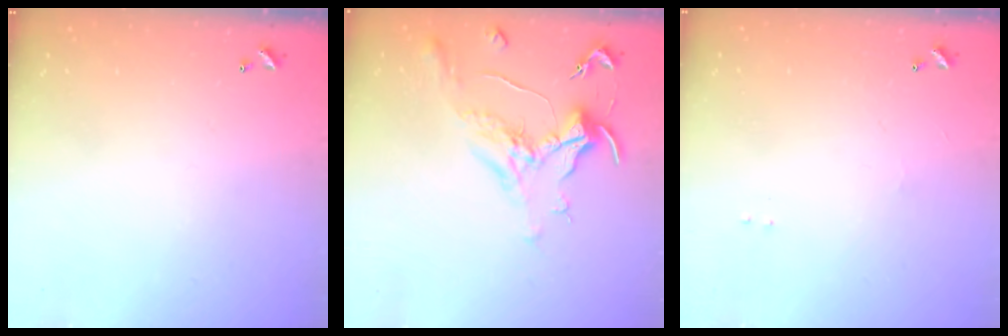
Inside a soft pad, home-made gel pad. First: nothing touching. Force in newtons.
{"total": 1.8, "press": 1.5, "slide": 0.9}
{"total": 0.9, "press": 0.8, "slide": 0.5}